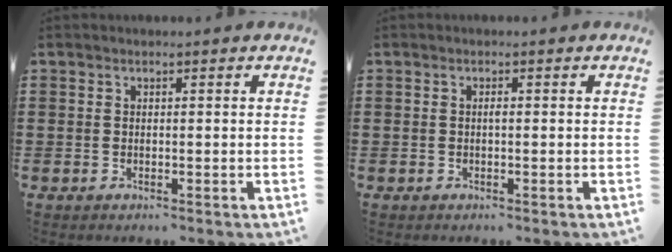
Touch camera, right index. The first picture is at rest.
{"total": 0.6, "force": [-0.1, 0.1, 0.6], "torque": [-0.012, -0.004, -0.001]}